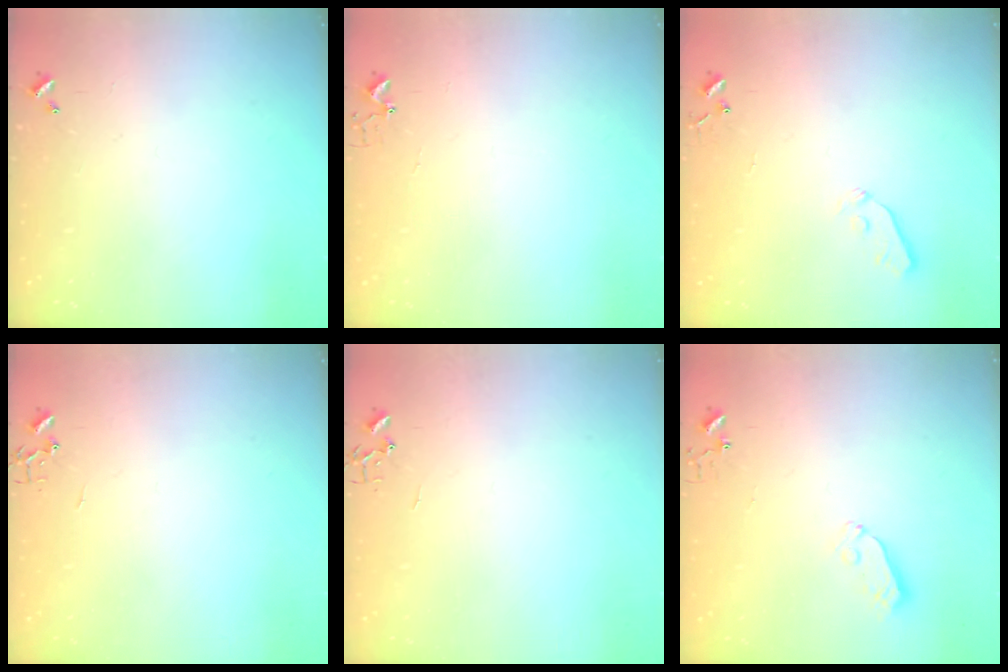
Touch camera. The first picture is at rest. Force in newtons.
{"total": 3.8, "press": 3.8, "slide": 0.3}
{"total": 3.7, "press": 3.6, "slide": 0.7}
{"total": 0.0}
{"total": 0.0}
{"total": 4.1, "press": 4.1, "slide": 0.1}